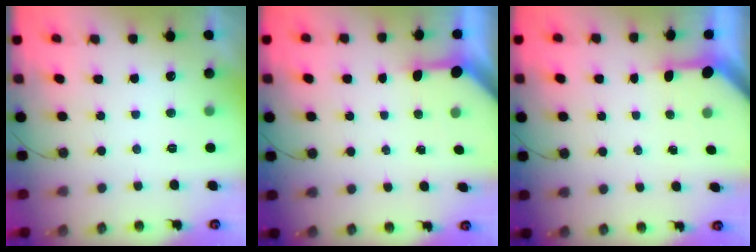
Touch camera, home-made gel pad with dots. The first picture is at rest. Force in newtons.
{"total": 3.4, "press": 3.4, "slide": 0.4}
{"total": 3.2, "press": 3.2, "slide": 0.2}